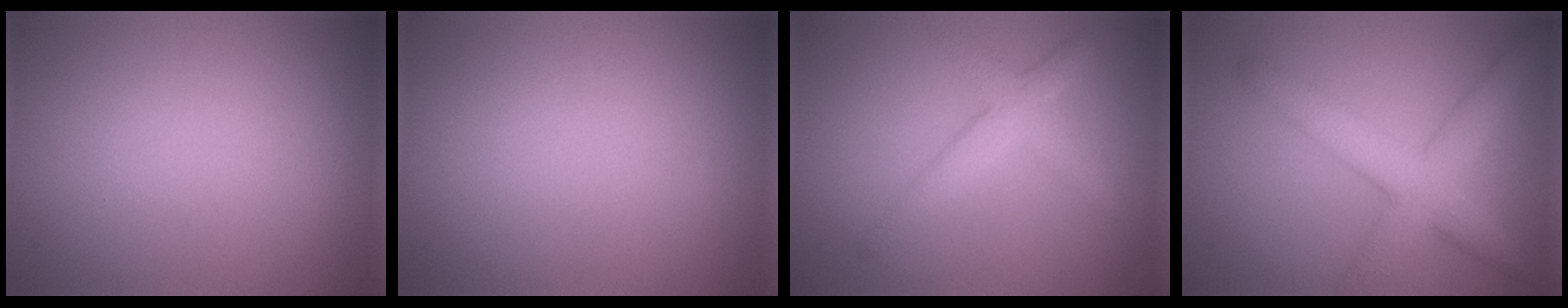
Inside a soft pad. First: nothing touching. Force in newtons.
{"total": 0.0}
{"total": 3.0, "press": 3.0, "slide": 0.1}
{"total": 5.5, "press": 5.5, "slide": 0.1}